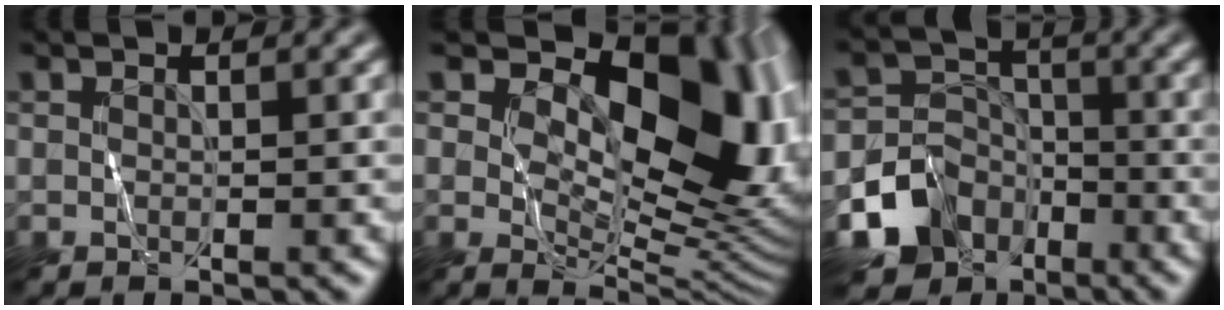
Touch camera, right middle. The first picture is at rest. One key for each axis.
{"total": 12.5, "fx": 4.5, "fy": 6.8, "fz": 9.5, "tx": -0.131, "ty": 0.000, "tz": 0.076}
{"total": 6.7, "fx": -4.1, "fy": 5.0, "fz": 1.6, "tx": -0.016, "ty": 0.002, "tz": -0.076}